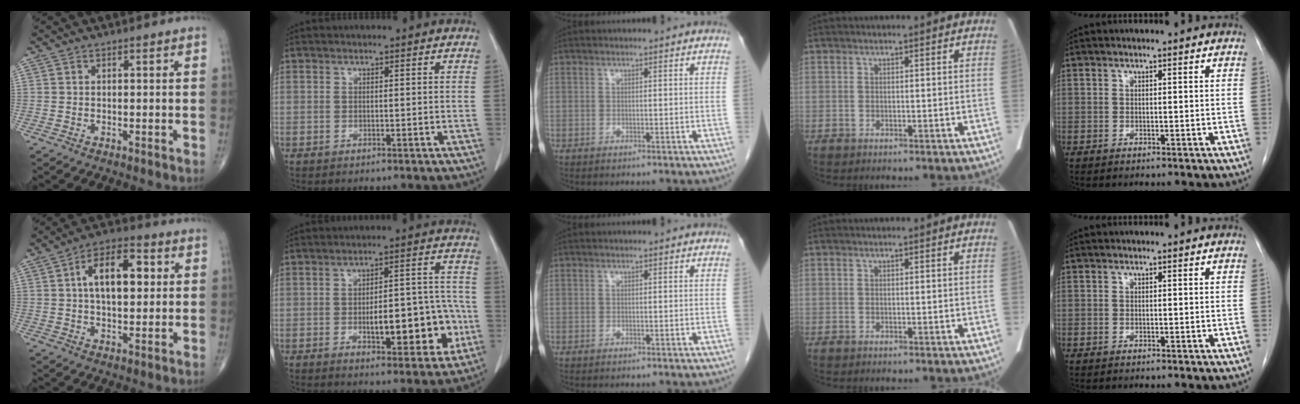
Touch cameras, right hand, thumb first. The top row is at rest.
{"thumb": {"total": 11.9, "force": [2.3, 6.1, 10.0], "torque": [-0.146, 0.013, 0.031]}, "index": {"total": 12.5, "force": [-3.1, 4.4, 11.3], "torque": [-0.148, 0.027, -0.035]}}